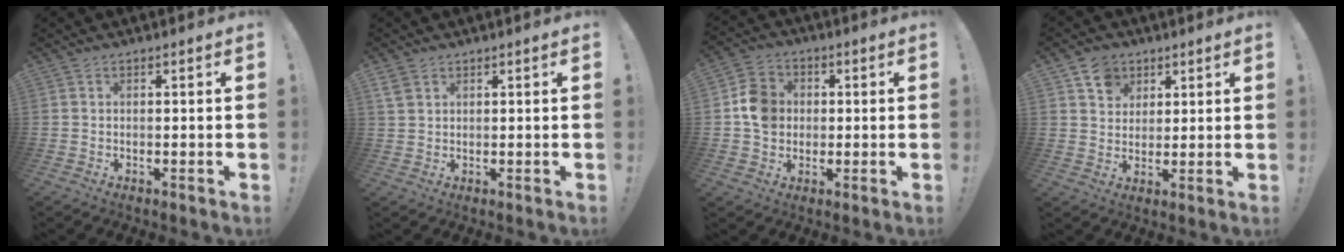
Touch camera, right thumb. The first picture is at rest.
{"total": 3.5, "force": [2.1, 2.3, 1.4], "torque": [-0.023, -0.008, 0.042]}
{"total": 9.3, "force": [0.4, 8.3, 4.1], "torque": [-0.059, 0.014, 0.012]}
{"total": 7.2, "force": [4.0, 5.7, 1.7], "torque": [-0.025, -0.020, 0.076]}